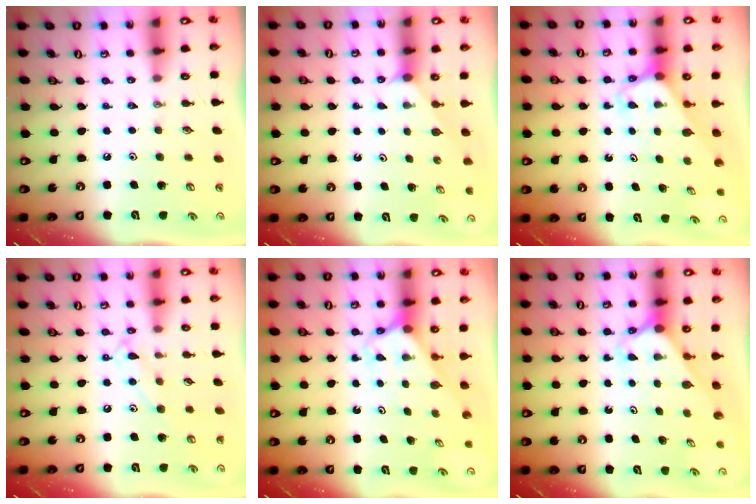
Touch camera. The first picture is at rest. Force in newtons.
{"total": 1.0, "press": 1.0, "slide": 0.3}
{"total": 2.6, "press": 2.6, "slide": 0.2}
{"total": 9.9, "press": 9.9, "slide": 0.7}
{"total": 2.6, "press": 2.6, "slide": 0.2}
{"total": 2.3, "press": 2.3, "slide": 0.2}